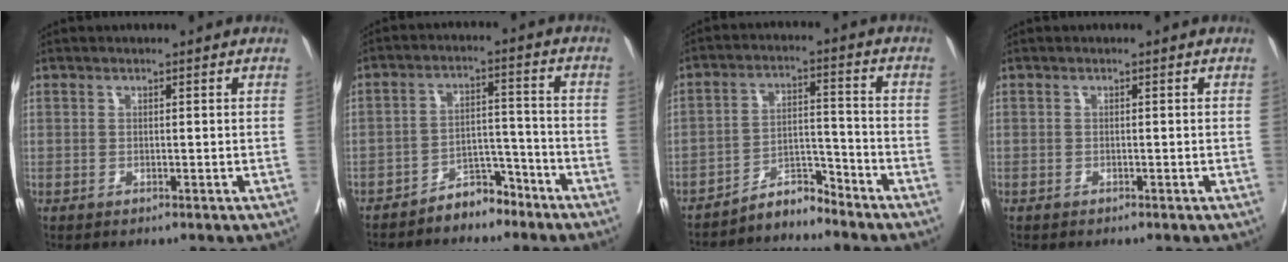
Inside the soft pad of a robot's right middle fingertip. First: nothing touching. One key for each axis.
{"total": 5.6, "fx": -4.8, "fy": 2.3, "fz": 1.6, "tx": -0.022, "ty": 0.013, "tz": -0.081}
{"total": 5.0, "fx": -4.9, "fy": 0.3, "fz": 0.4, "tx": 0.001, "ty": 0.008, "tz": -0.086}
{"total": 0.6, "fx": -0.4, "fy": 0.5, "fz": -0.1, "tx": -0.001, "ty": 0.005, "tz": -0.008}